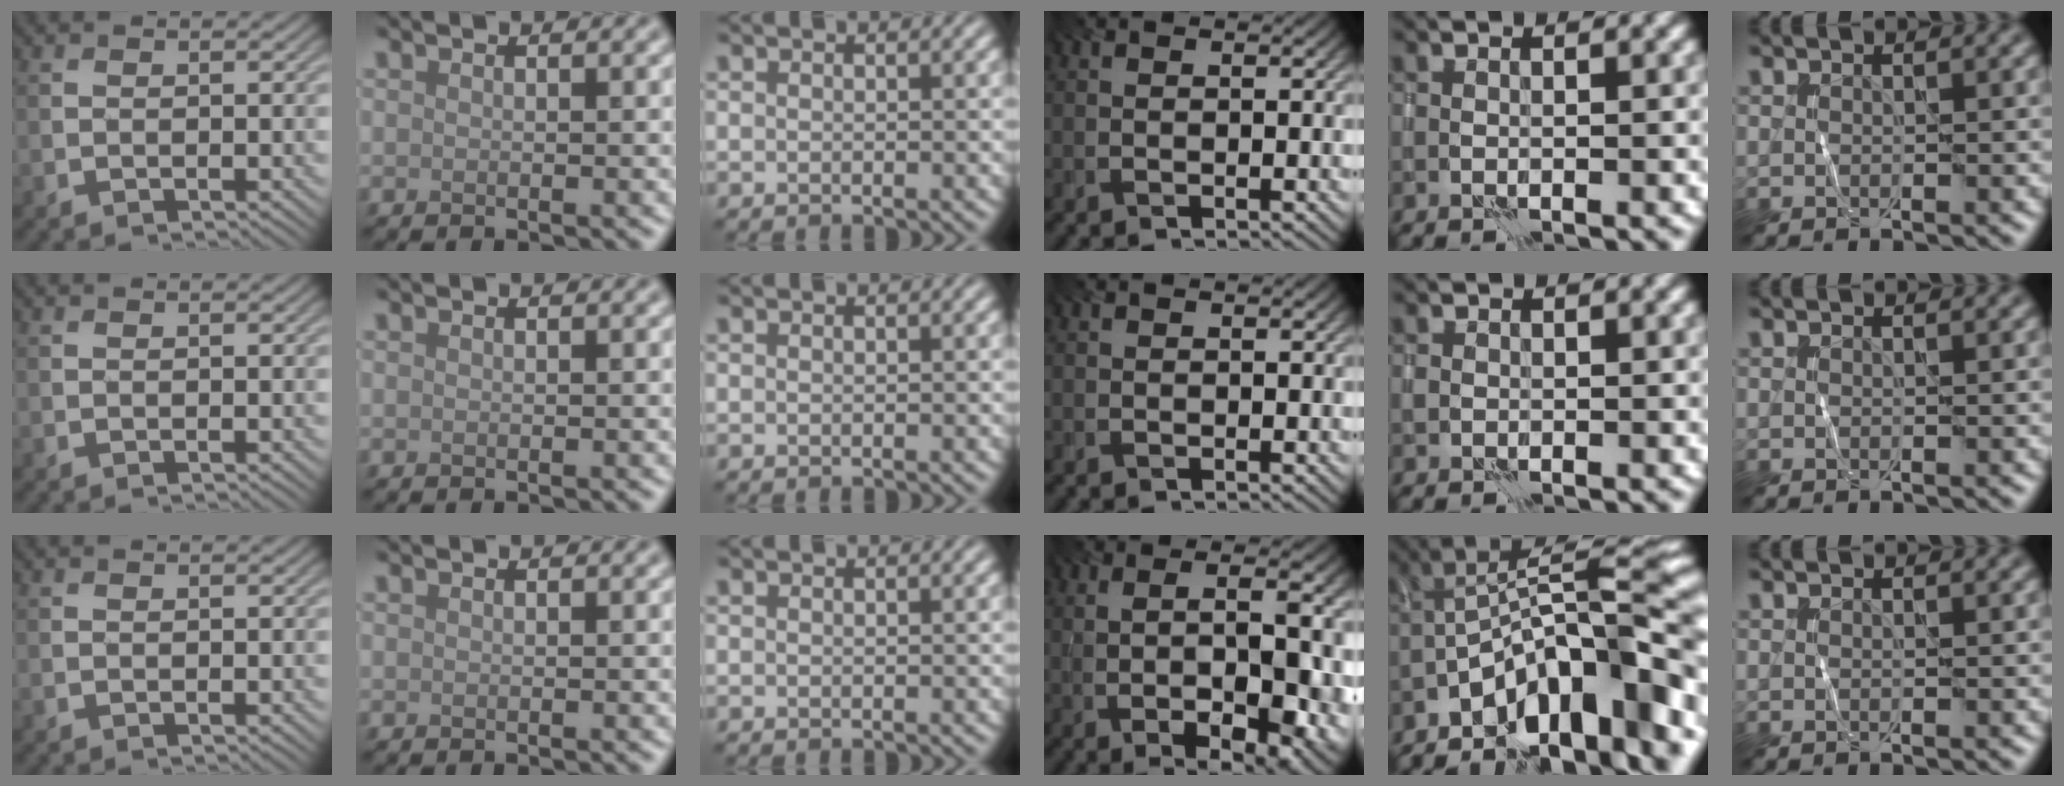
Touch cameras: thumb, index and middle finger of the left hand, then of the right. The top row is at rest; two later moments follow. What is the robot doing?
{"motion": "wrap", "object": "sponge"}